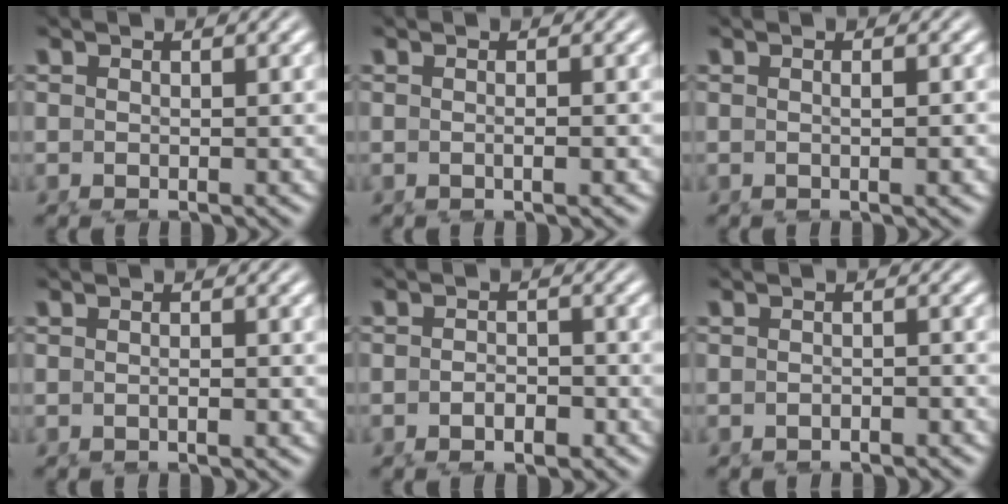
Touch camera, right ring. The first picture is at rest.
{"total": 0.7, "force": [-0.2, -0.5, 0.5], "torque": [-0.008, 0.004, -0.006]}
{"total": 0.8, "force": [-0.1, -0.5, 0.6], "torque": [-0.005, 0.006, -0.004]}
{"total": 0.6, "force": [-0.3, -0.3, 0.5], "torque": [-0.006, 0.007, -0.009]}
{"total": 2.0, "force": [-1.5, 0.7, 1.1], "torque": [0.000, 0.008, -0.031]}
{"total": 1.0, "force": [-1.0, -0.1, 0.0], "torque": [0.009, 0.008, -0.023]}